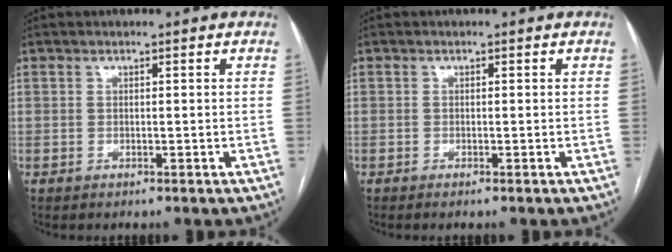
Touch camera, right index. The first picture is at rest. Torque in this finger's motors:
{"motor_torque": [-0.02, -0.02, -0.03, -0.01]}